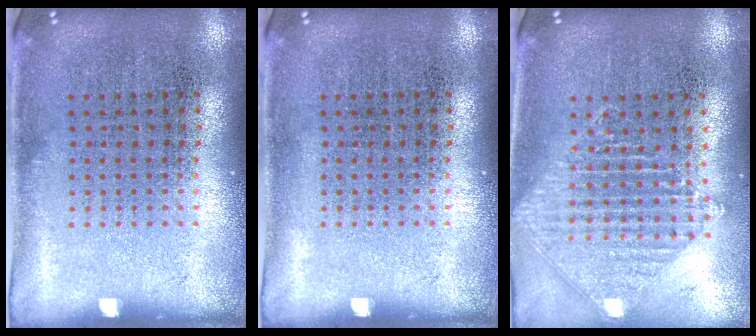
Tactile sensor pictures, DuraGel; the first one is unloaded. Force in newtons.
{"total": 0.0}
{"total": 1.2, "press": 1.2, "slide": 0.2}